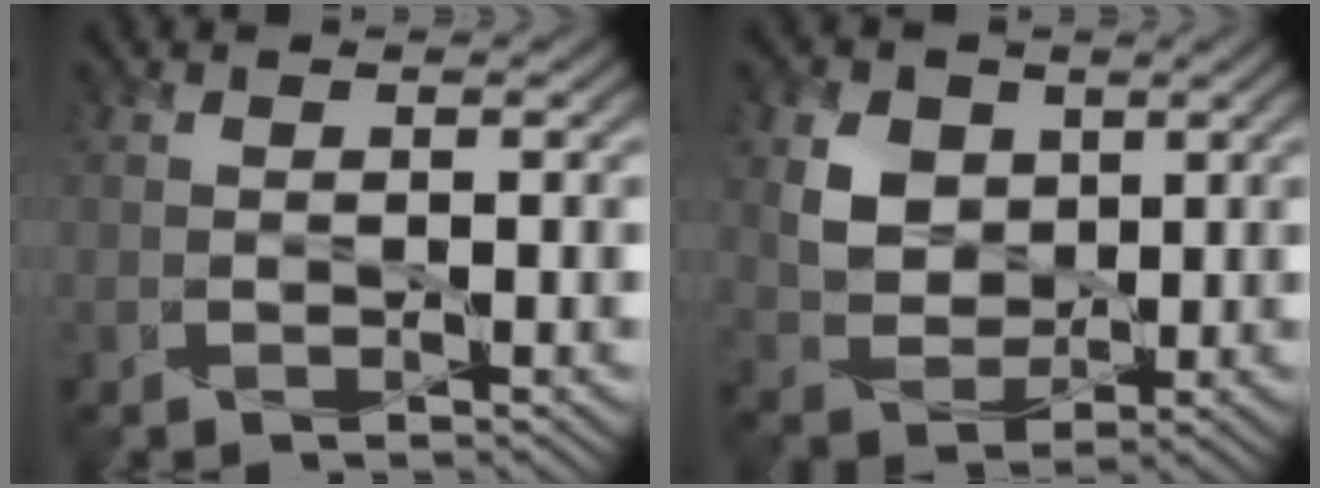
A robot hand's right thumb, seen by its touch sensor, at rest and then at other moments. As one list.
[{"total": 5.6, "force": [2.0, 4.6, 2.6], "torque": [-0.071, -0.007, 0.032]}]